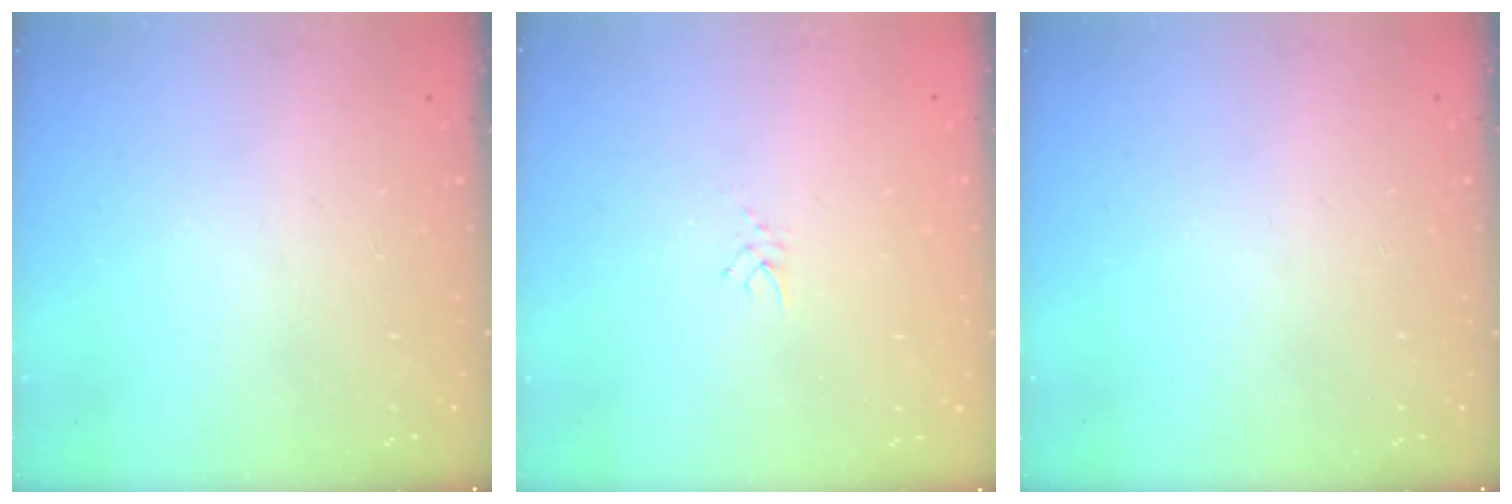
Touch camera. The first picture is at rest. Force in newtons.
{"total": 2.4, "press": 2.4, "slide": 0.4}
{"total": 0.0}